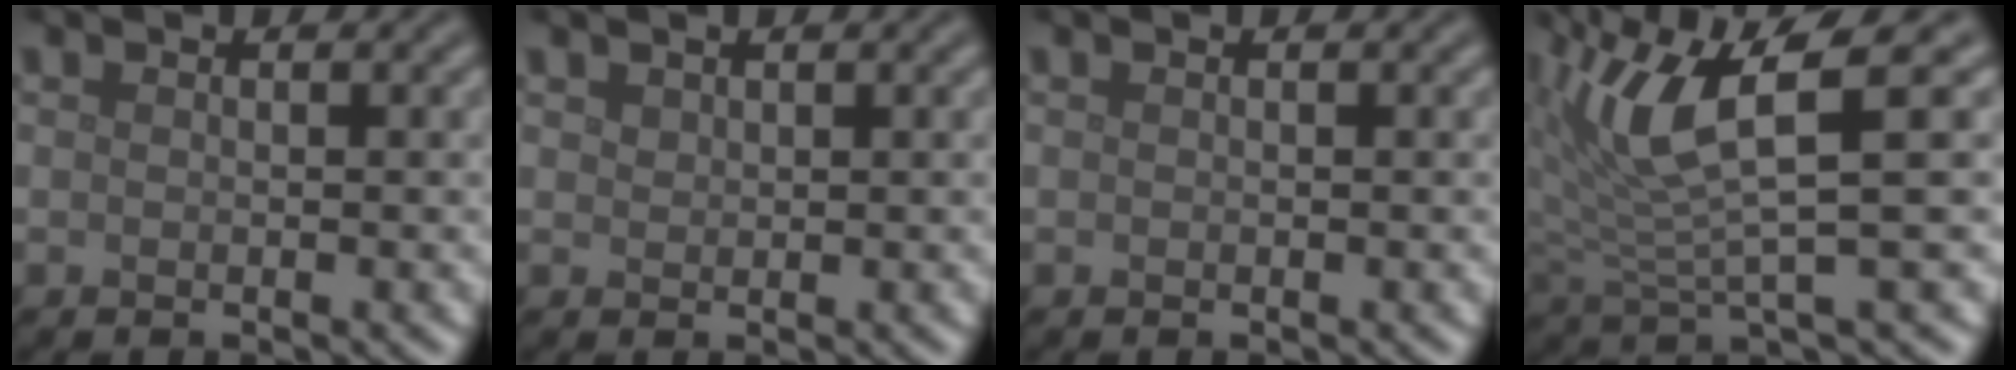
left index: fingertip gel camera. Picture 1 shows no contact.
{"total": 0.7, "force": [0.6, 0.4, 0.1], "torque": [-0.004, 0.000, 0.014]}
{"total": 0.0}
{"total": 6.9, "force": [2.4, 1.7, 6.3], "torque": [-0.140, -0.001, 0.047]}